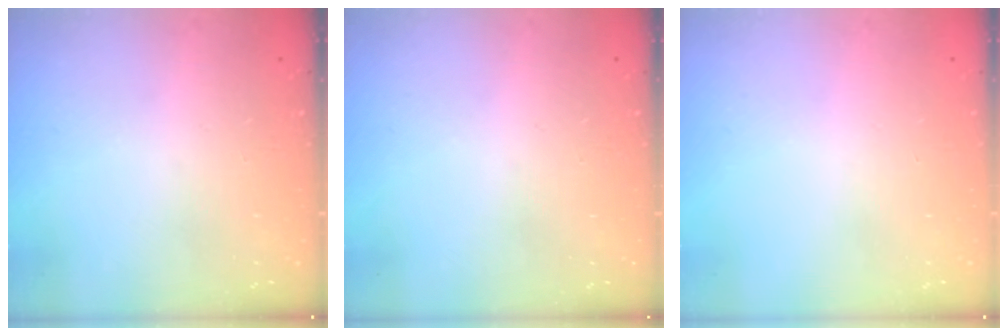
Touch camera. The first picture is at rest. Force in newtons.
{"total": 0.0}
{"total": 0.0}